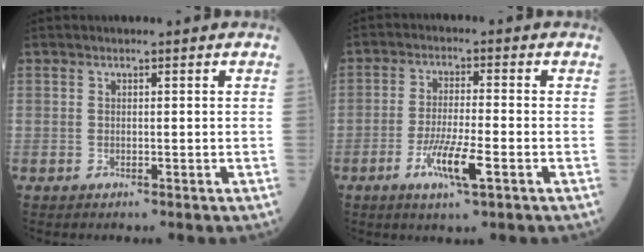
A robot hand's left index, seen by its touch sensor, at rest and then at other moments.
{"total": 6.7, "force": [-3.0, 0.5, 5.9], "torque": [-0.118, -0.009, -0.055]}